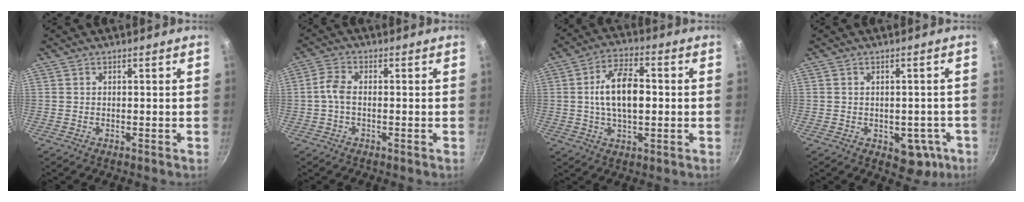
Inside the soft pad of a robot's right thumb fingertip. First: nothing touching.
{"total": 3.7, "force": [-0.4, 2.2, 2.9], "torque": [-0.066, 0.014, -0.015]}
{"total": 11.3, "force": [0.4, 6.0, 9.6], "torque": [-0.153, 0.020, 0.002]}
{"total": 6.9, "force": [-2.2, 4.7, 4.6], "torque": [-0.016, 0.016, -0.016]}